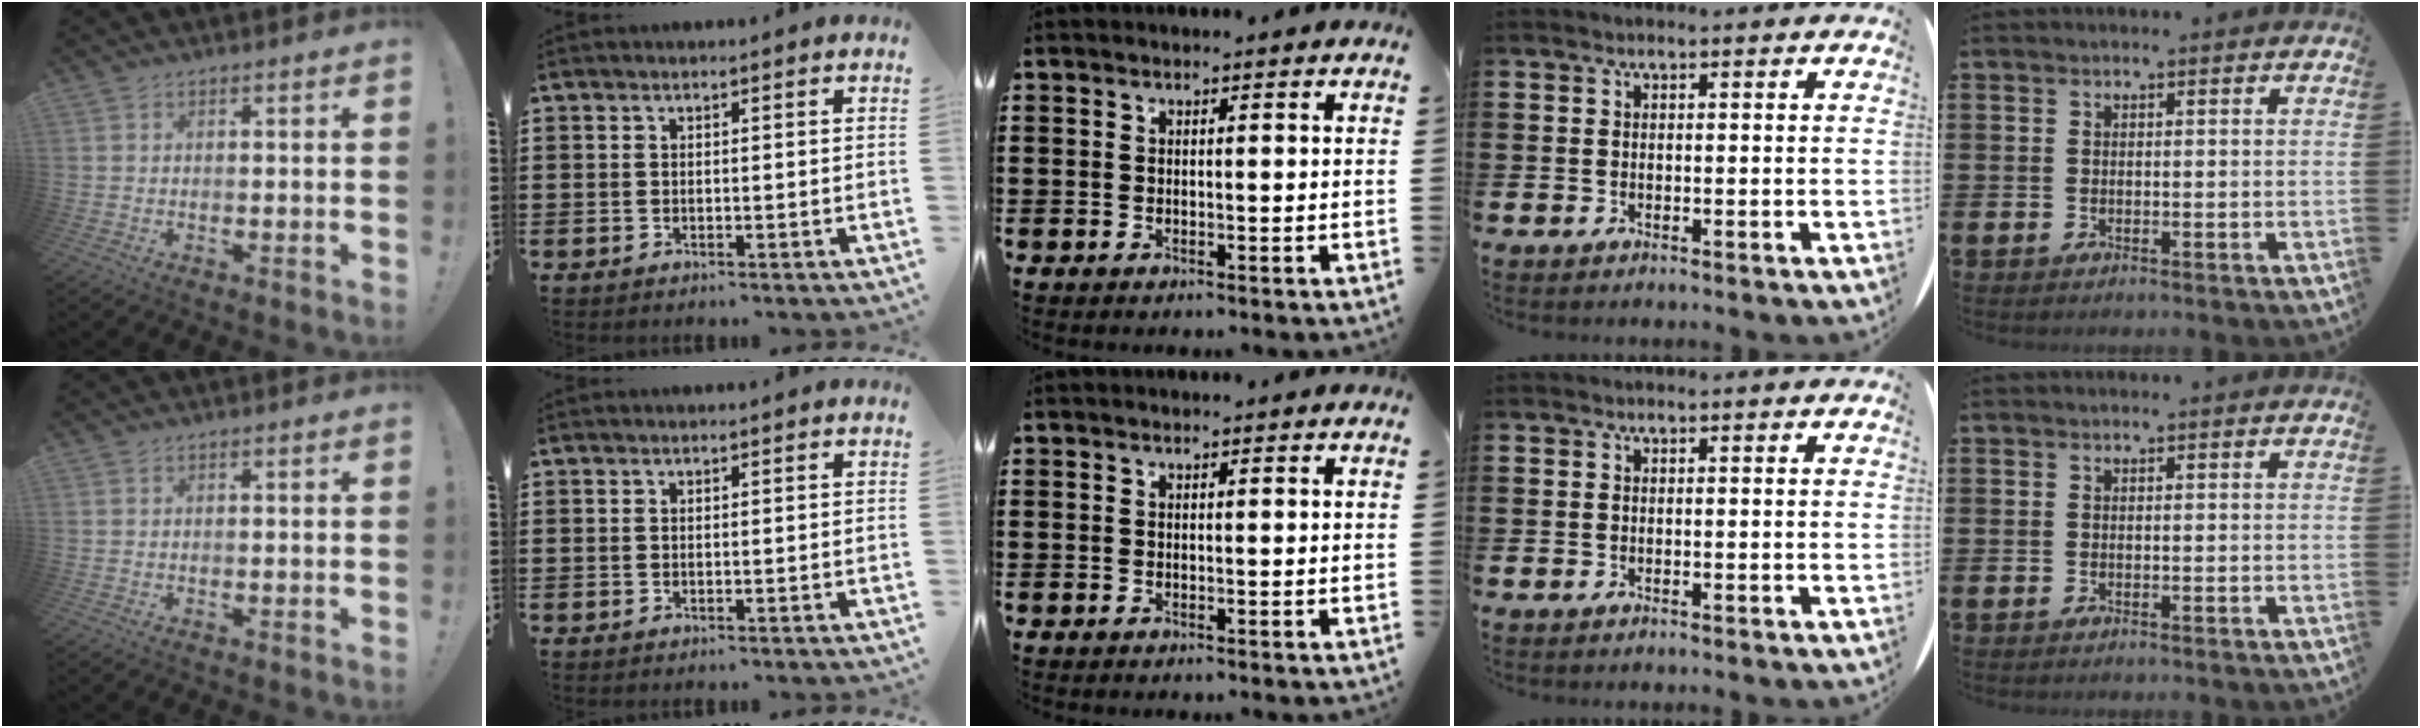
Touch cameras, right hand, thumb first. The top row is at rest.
{}